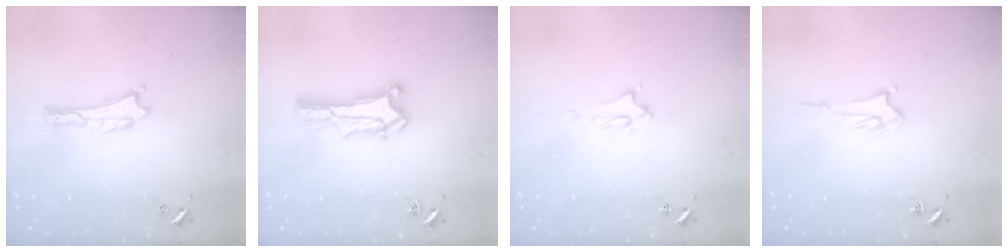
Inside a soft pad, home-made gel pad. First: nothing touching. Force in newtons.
{"total": 1.4, "press": 1.4, "slide": 0.2}
{"total": 1.6, "press": 1.6, "slide": 0.2}
{"total": 2.6, "press": 2.6, "slide": 0.3}